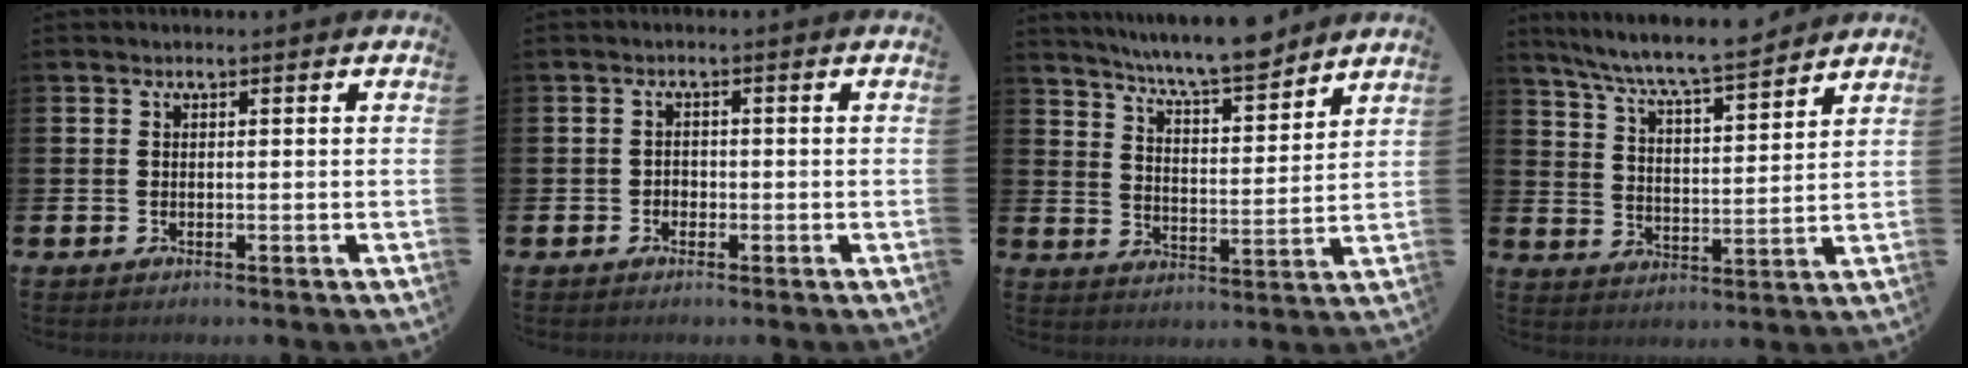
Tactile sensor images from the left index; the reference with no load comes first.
{"total": 1.3, "force": [-0.7, 1.1, 0.3], "torque": [-0.007, 0.003, -0.016]}
{"total": 8.2, "force": [7.8, 0.5, 2.6], "torque": [-0.073, -0.048, 0.139]}
{"total": 7.6, "force": [7.3, 0.1, 2.3], "torque": [-0.079, -0.051, 0.126]}